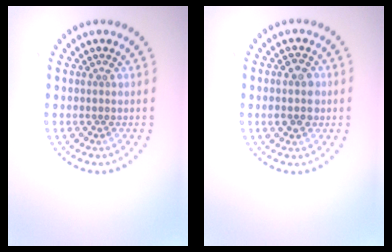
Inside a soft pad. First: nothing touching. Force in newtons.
{"total": 2.7, "press": 2.7, "slide": 0.1}